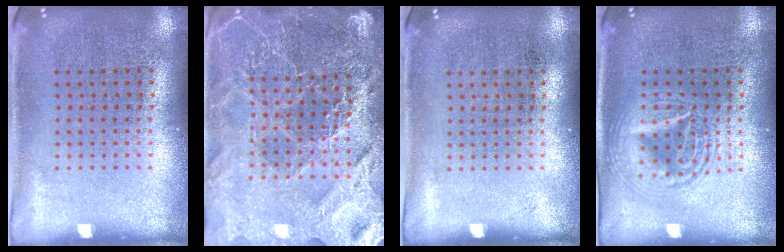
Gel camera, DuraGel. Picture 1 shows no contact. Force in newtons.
{"total": 5.0, "press": 4.5, "slide": 2.1}
{"total": 0.0}
{"total": 2.8, "press": 2.8, "slide": 0.4}